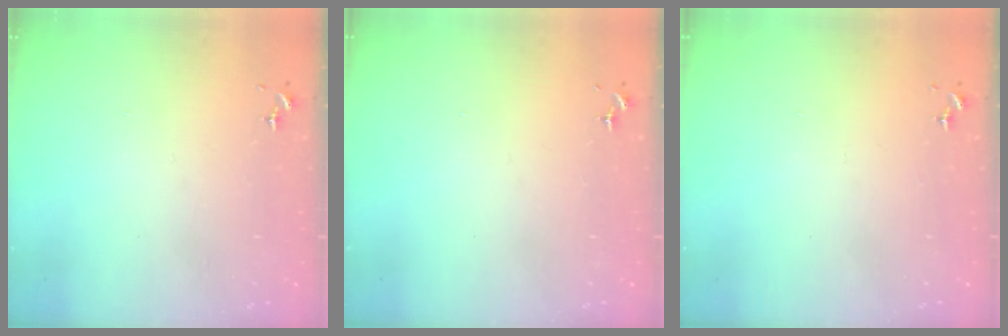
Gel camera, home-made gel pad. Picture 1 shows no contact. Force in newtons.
{"total": 0.0}
{"total": 0.0}